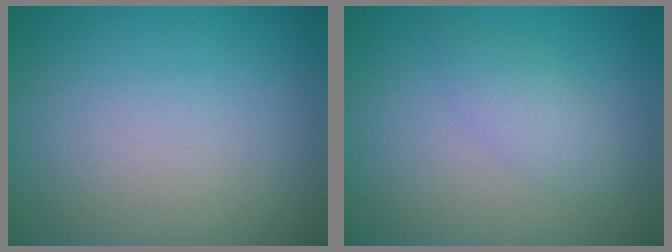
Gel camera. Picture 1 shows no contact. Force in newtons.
{"total": 2.0, "press": 2.0, "slide": 0.1}